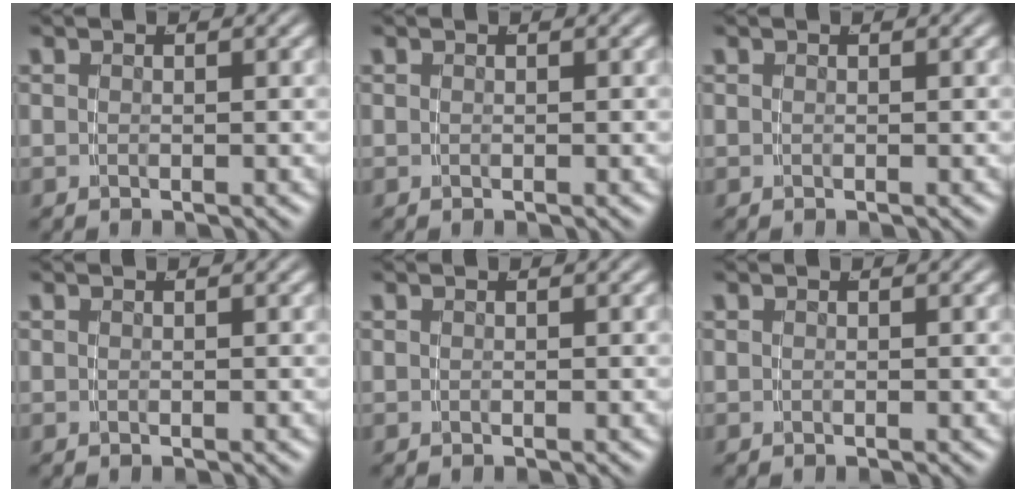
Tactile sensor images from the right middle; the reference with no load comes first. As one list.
[{"total": 0.0}, {"total": 0.0}, {"total": 0.0}, {"total": 0.0}, {"total": 0.0}]